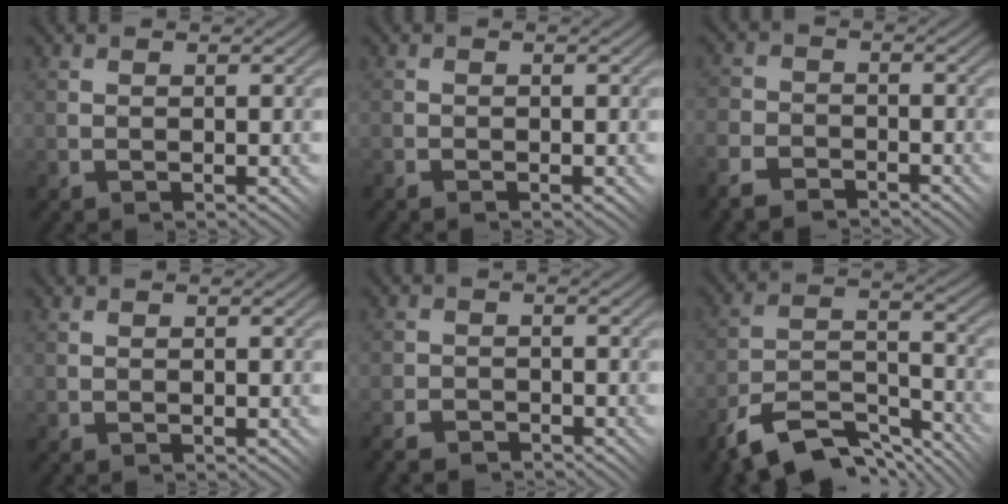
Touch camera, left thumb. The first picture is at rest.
{"total": 1.0, "force": [-0.8, 0.3, 0.3], "torque": [-0.005, 0.000, -0.018]}
{"total": 4.8, "force": [-3.8, 2.3, 1.6], "torque": [-0.040, -0.003, -0.083]}
{"total": 0.0}
{"total": 3.4, "force": [-2.9, 1.5, 0.9], "torque": [-0.019, 0.001, -0.058]}
{"total": 10.9, "force": [-8.6, 3.6, 5.5], "torque": [-0.105, -0.001, -0.159]}